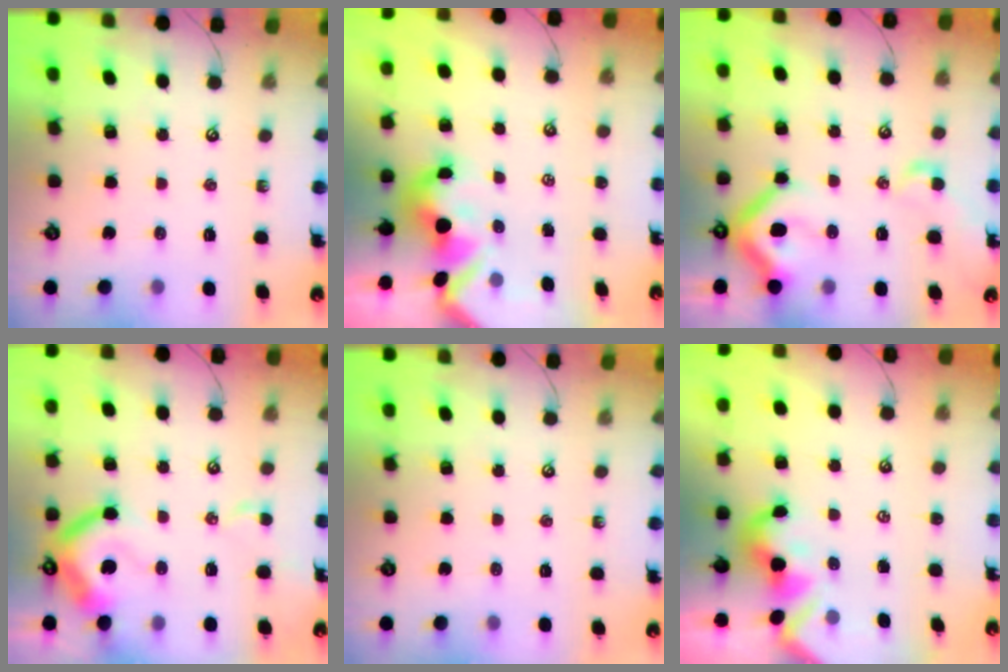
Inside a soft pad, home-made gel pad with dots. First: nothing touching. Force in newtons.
{"total": 7.0, "press": 7.0, "slide": 1.1}
{"total": 14.3, "press": 14.2, "slide": 1.1}
{"total": 11.6, "press": 11.5, "slide": 2.1}
{"total": 0.0}
{"total": 2.4, "press": 2.4, "slide": 0.3}